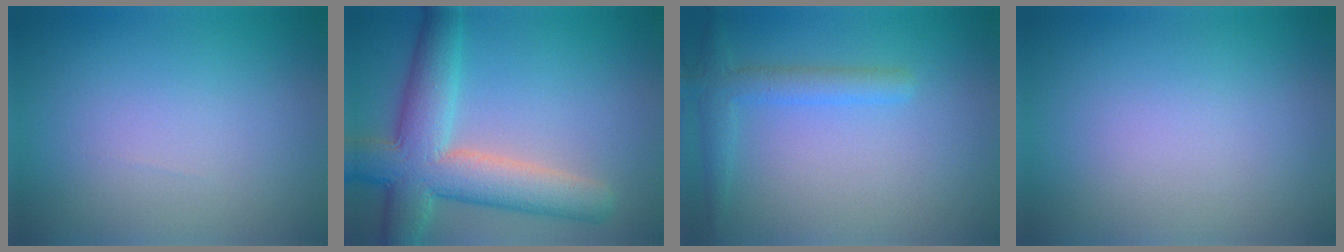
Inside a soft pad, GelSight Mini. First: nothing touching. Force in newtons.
{"total": 8.7, "press": 8.7, "slide": 0.6}
{"total": 1.7, "press": 1.7, "slide": 0.1}
{"total": 0.0}